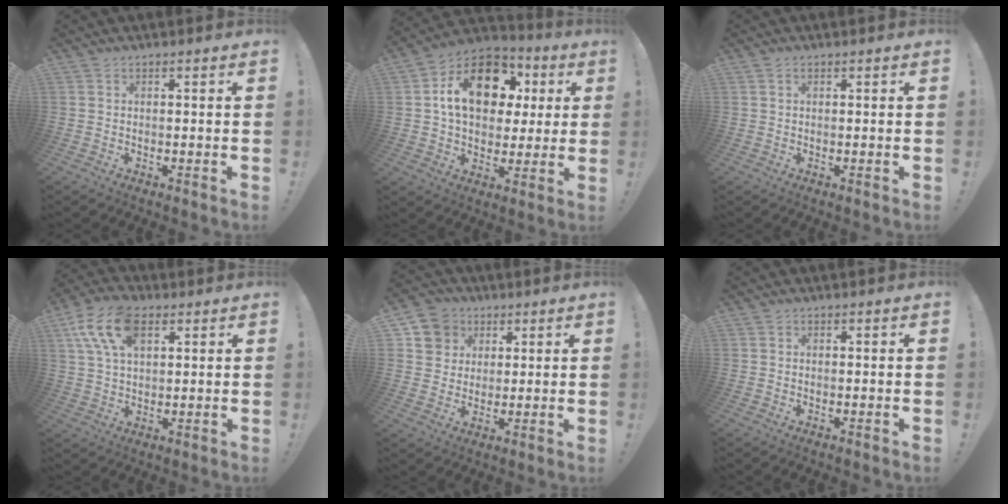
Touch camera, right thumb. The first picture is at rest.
{"total": 18.2, "force": [5.0, 12.7, 12.1], "torque": [-0.169, -0.007, 0.091]}
{"total": 0.7, "force": [0.4, 0.4, 0.5], "torque": [-0.018, 0.005, 0.009]}
{"total": 13.9, "force": [5.9, 8.0, 9.7], "torque": [-0.187, -0.004, 0.110]}
{"total": 8.2, "force": [3.0, 7.5, 1.5], "torque": [-0.021, -0.015, 0.062]}
{"total": 0.0}